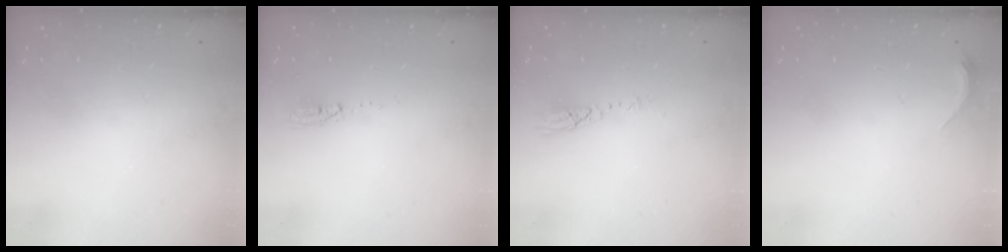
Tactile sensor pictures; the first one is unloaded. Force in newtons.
{"total": 4.0, "press": 3.8, "slide": 1.2}
{"total": 3.9, "press": 3.9, "slide": 0.4}
{"total": 3.7, "press": 3.6, "slide": 0.7}